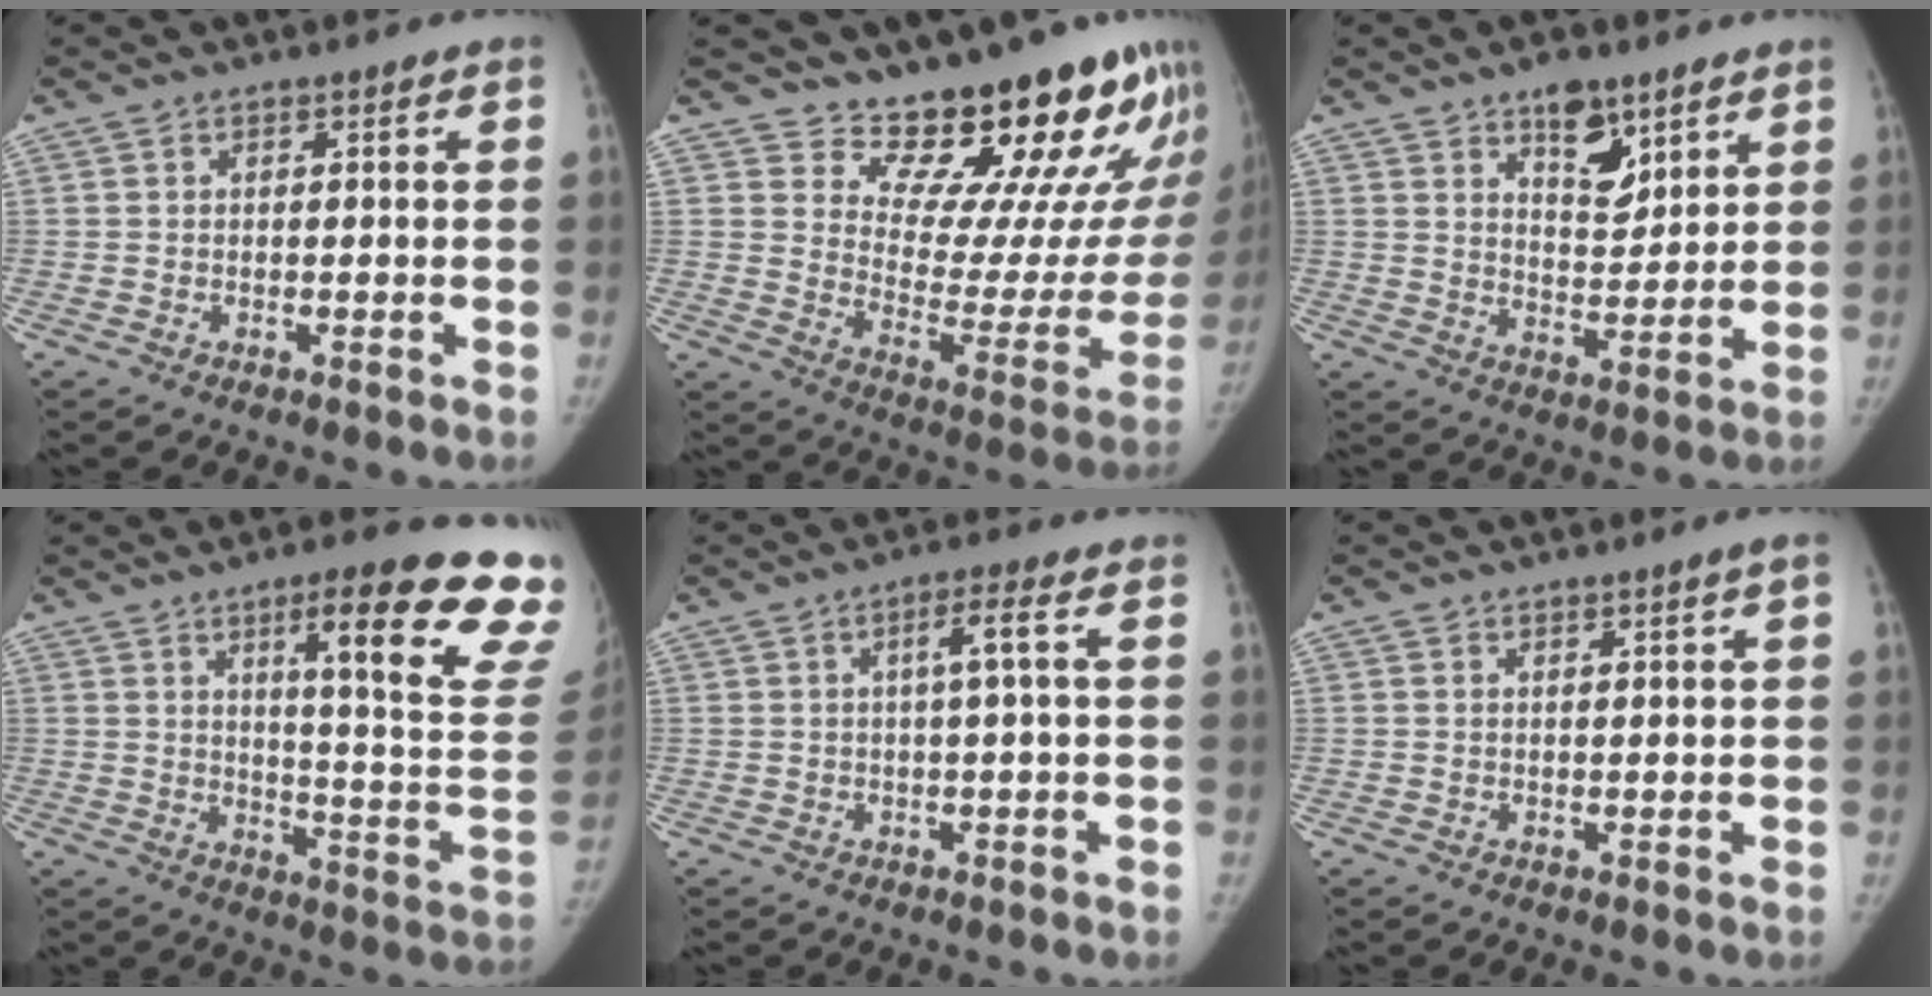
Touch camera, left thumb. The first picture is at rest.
{"total": 21.5, "force": [19.1, 5.7, 8.2], "torque": [-0.056, -0.174, 0.259]}
{"total": 9.2, "force": [5.8, 4.6, 5.4], "torque": [-0.053, -0.039, 0.096]}
{"total": 23.7, "force": [16.0, 3.2, 17.3], "torque": [-0.180, -0.095, 0.205]}
{"total": 3.6, "force": [0.6, -0.3, 3.5], "torque": [-0.071, 0.011, 0.013]}
{"total": 1.2, "force": [0.6, -0.3, 1.0], "torque": [-0.017, -0.005, 0.013]}